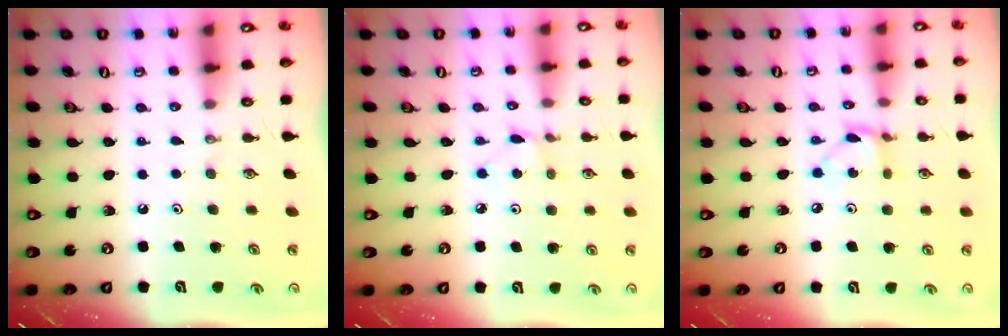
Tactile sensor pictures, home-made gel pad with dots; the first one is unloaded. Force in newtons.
{"total": 1.9, "press": 1.9, "slide": 0.3}
{"total": 4.4, "press": 4.4, "slide": 0.1}